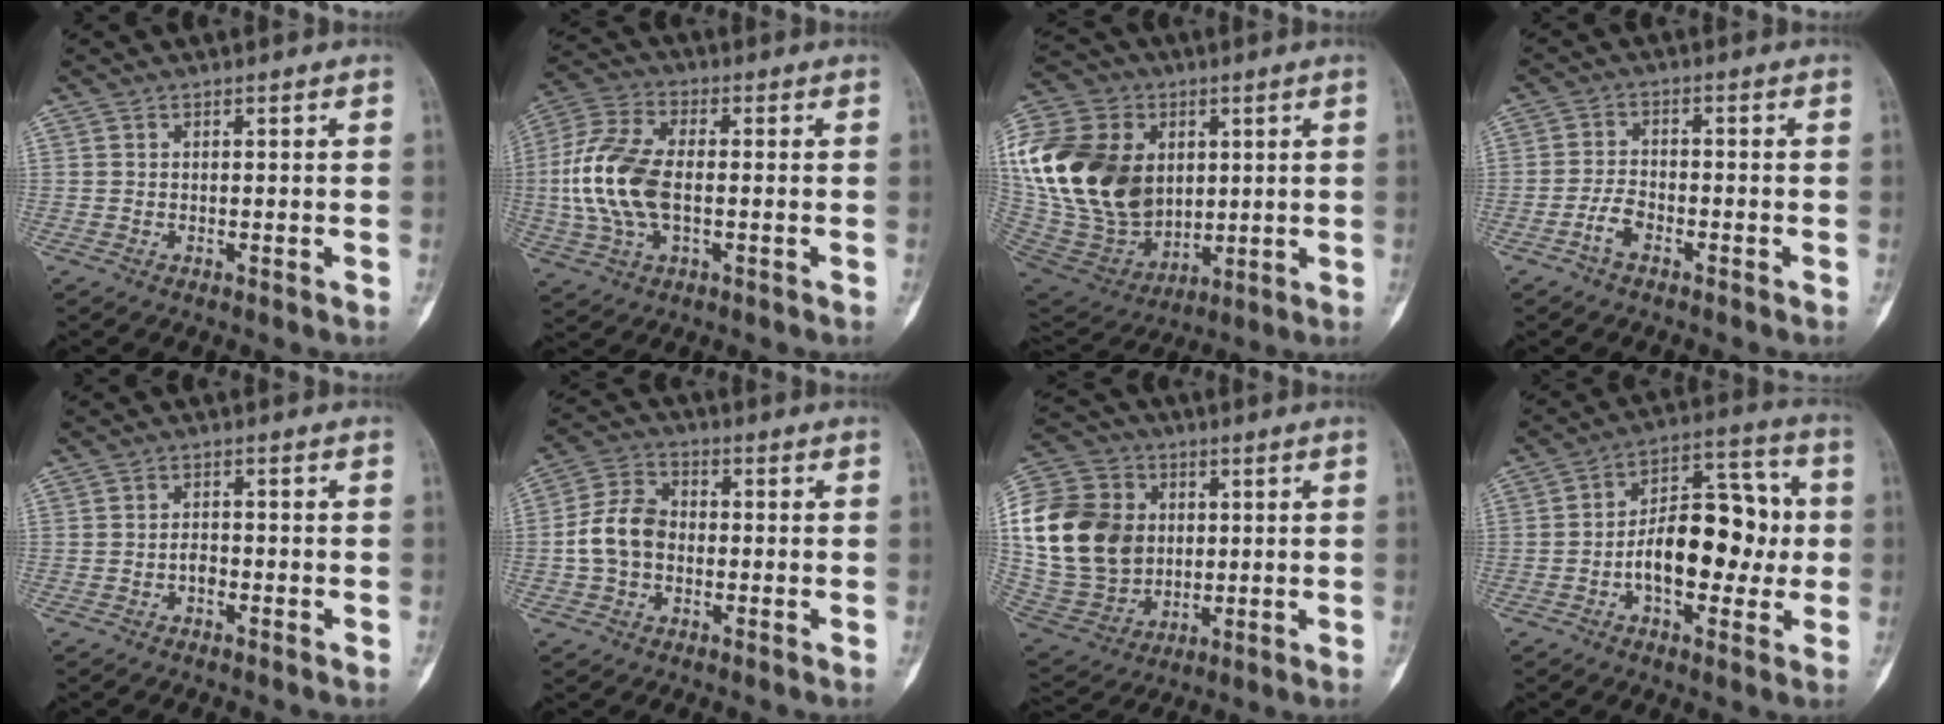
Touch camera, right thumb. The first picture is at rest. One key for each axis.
{"total": 14.3, "fx": -0.8, "fy": 7.8, "fz": 11.9, "tx": -0.264, "ty": 0.014, "tz": -0.018}
{"total": 31.0, "fx": 5.1, "fy": 22.6, "fz": 20.6, "tx": -0.431, "ty": 0.013, "tz": 0.113}
{"total": 3.7, "fx": -2.3, "fy": 1.9, "fz": 2.3, "tx": -0.042, "ty": 0.017, "tz": -0.046}
{"total": 1.7, "fx": -0.8, "fy": 1.0, "fz": 1.1, "tx": -0.010, "ty": 0.007, "tz": -0.019}
{"total": 8.6, "fx": -1.1, "fy": 6.4, "fz": 5.6, "tx": -0.101, "ty": 0.028, "tz": -0.029}
{"total": 23.9, "fx": 2.5, "fy": 19.1, "fz": 14.2, "tx": -0.282, "ty": 0.014, "tz": 0.060}
{"total": 16.0, "fx": -1.6, "fy": 9.0, "fz": 13.1, "tx": -0.169, "ty": 0.041, "tz": -0.031}